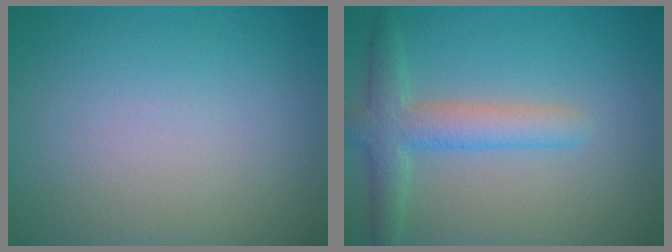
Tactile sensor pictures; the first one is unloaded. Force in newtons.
{"total": 3.9, "press": 3.9, "slide": 0.2}